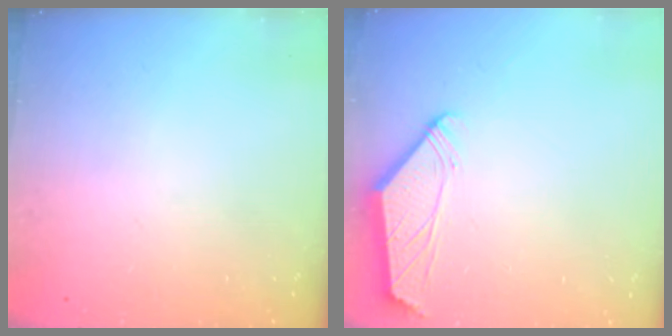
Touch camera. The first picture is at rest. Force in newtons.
{"total": 1.4, "press": 1.3, "slide": 0.3}